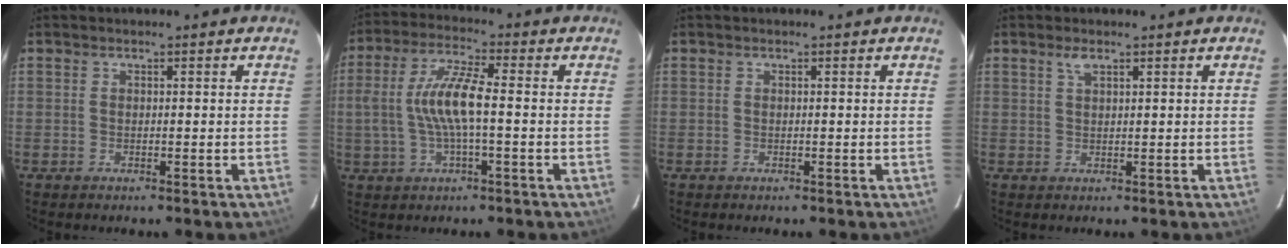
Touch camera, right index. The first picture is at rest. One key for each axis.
{"total": 9.5, "fx": -0.6, "fy": 2.0, "fz": 9.2, "tx": -0.189, "ty": 0.005, "tz": -0.009}
{"total": 0.0}
{"total": 1.6, "fx": 1.1, "fy": 0.5, "fz": 1.1, "tx": -0.021, "ty": 0.004, "tz": 0.020}